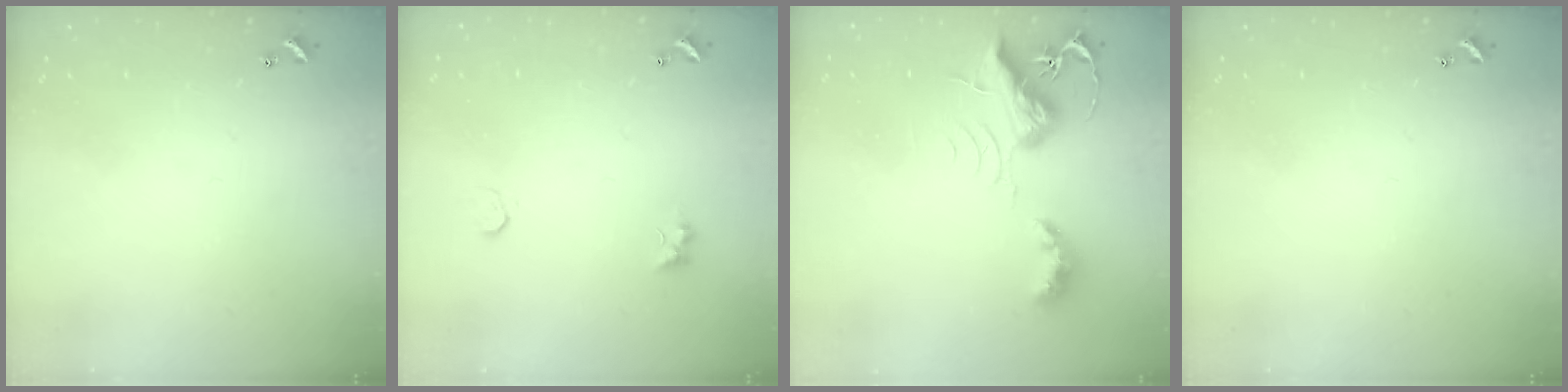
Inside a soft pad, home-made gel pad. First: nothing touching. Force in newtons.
{"total": 2.1, "press": 2.0, "slide": 0.6}
{"total": 8.8, "press": 8.8, "slide": 0.9}
{"total": 0.0}